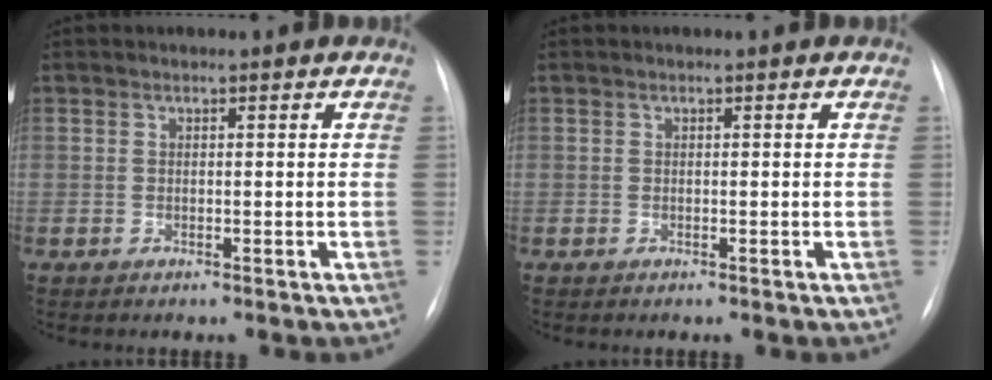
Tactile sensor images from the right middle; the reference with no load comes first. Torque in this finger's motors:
{"motor_torque": [-0.46, -0.36, -0.01, -0.01]}